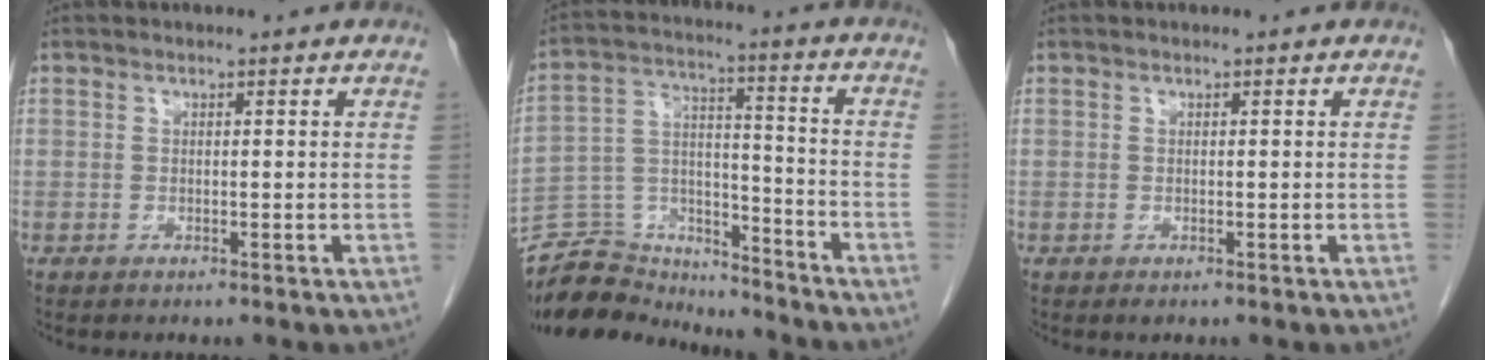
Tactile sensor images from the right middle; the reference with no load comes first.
{"total": 13.5, "force": [-12.9, 4.0, 0.4], "torque": [-0.009, 0.053, -0.221]}
{"total": 0.5, "force": [-0.3, 0.3, 0.4], "torque": [-0.004, -0.001, -0.002]}